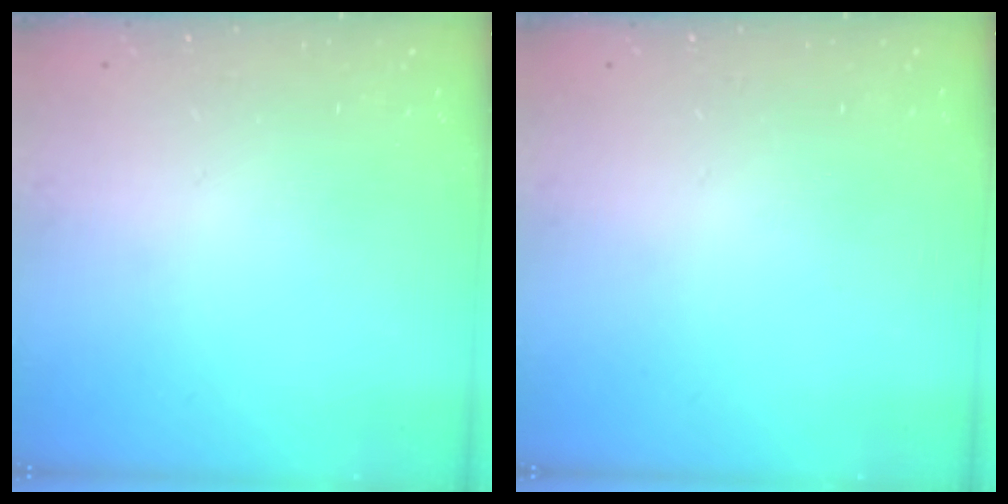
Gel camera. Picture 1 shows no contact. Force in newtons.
{"total": 0.0}